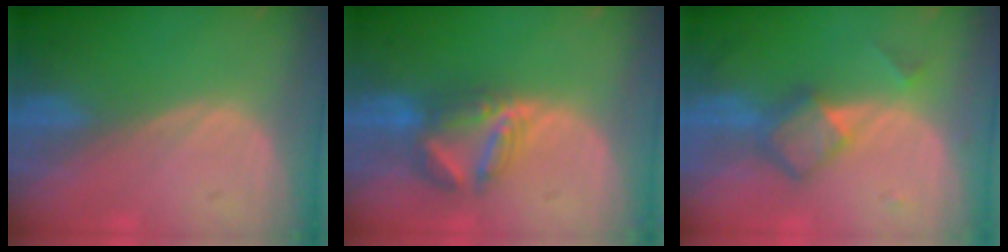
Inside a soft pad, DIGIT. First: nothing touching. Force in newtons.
{"total": 6.2, "press": 6.2, "slide": 0.7}
{"total": 6.0, "press": 5.1, "slide": 3.1}